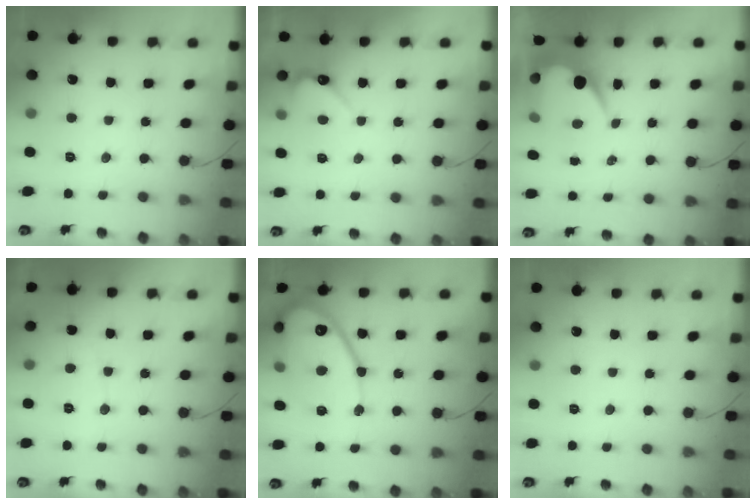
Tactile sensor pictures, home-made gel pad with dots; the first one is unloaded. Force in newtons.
{"total": 2.9, "press": 2.9, "slide": 0.3}
{"total": 8.3, "press": 8.3, "slide": 0.7}
{"total": 3.3, "press": 3.3, "slide": 0.2}
{"total": 16.1, "press": 16.1, "slide": 1.5}
{"total": 0.0}